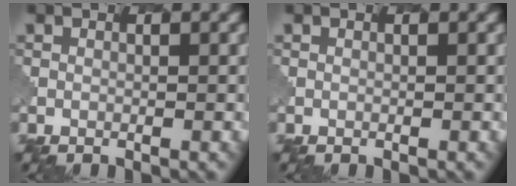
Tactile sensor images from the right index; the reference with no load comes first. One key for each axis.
{"total": 0.0}